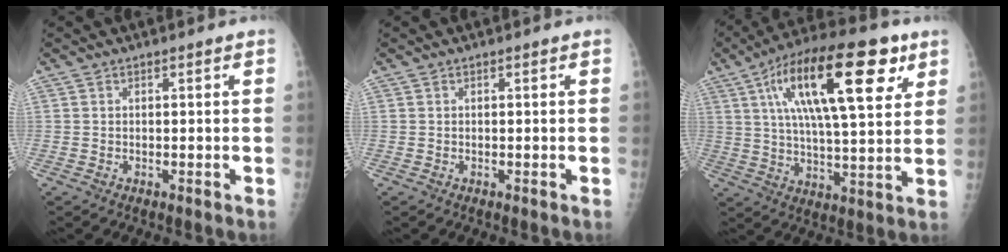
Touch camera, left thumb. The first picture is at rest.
{"total": 0.0}
{"total": 23.5, "force": [9.5, 8.3, 19.9], "torque": [-0.319, -0.001, 0.149]}